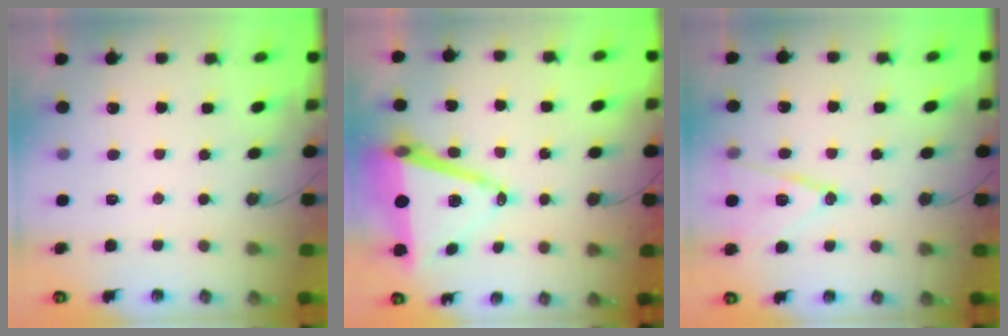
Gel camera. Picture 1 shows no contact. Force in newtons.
{"total": 14.3, "press": 13.7, "slide": 4.0}
{"total": 13.4, "press": 13.0, "slide": 3.3}